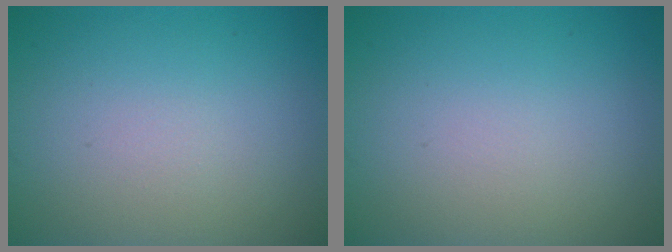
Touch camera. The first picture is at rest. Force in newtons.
{"total": 0.0}